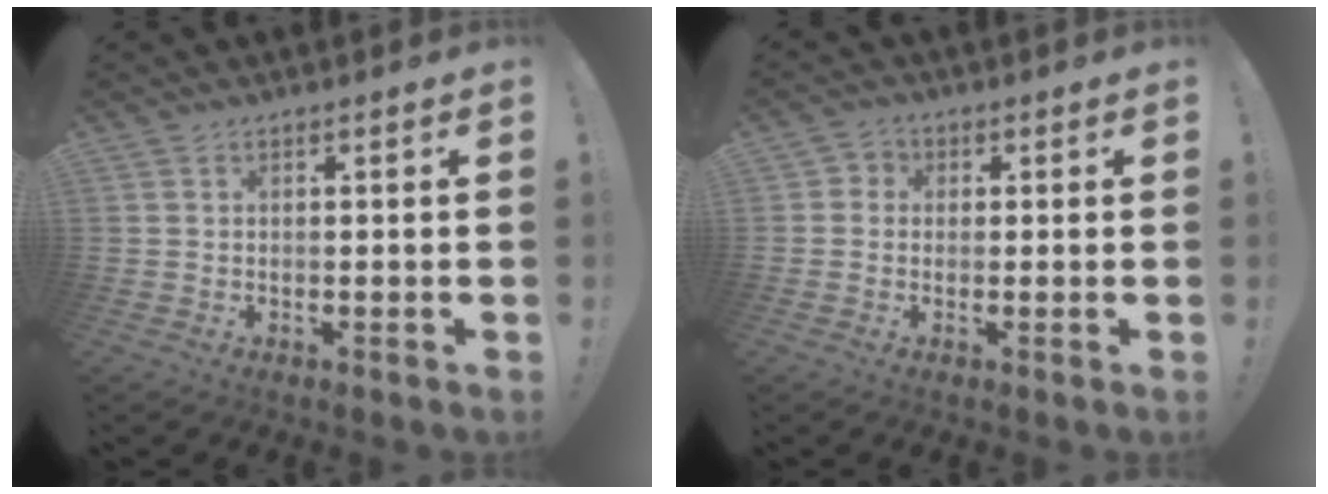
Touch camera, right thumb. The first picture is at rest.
{"total": 3.0, "force": [-0.6, 2.7, 1.2], "torque": [-0.015, 0.007, -0.010]}